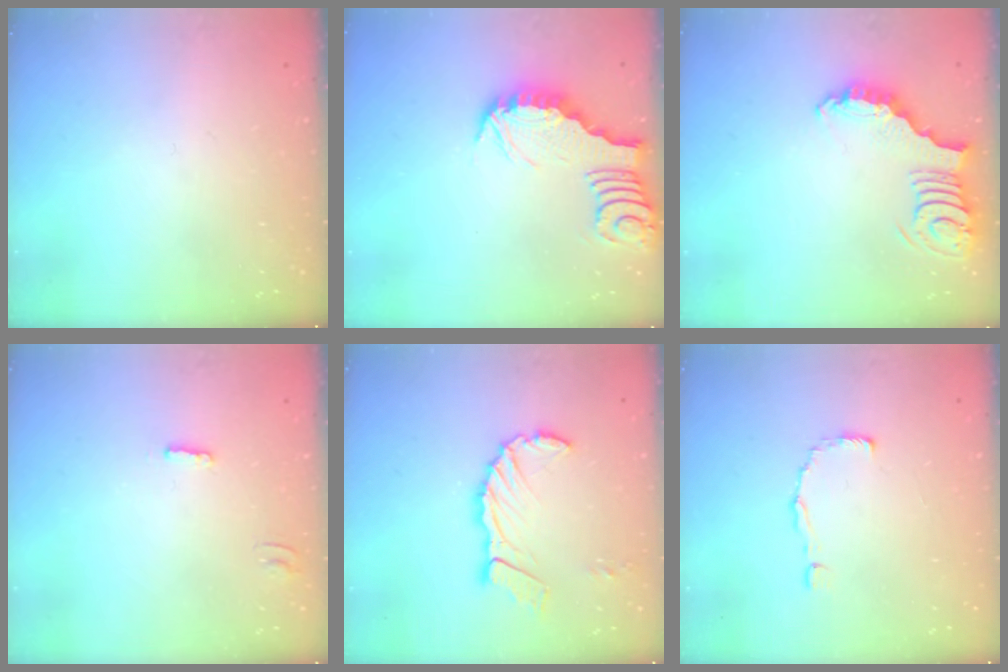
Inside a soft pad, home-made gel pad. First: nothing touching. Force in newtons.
{"total": 3.0, "press": 3.0, "slide": 0.3}
{"total": 3.9, "press": 3.9, "slide": 0.6}
{"total": 1.8, "press": 1.8, "slide": 0.2}
{"total": 10.7, "press": 10.6, "slide": 1.3}
{"total": 2.5, "press": 2.5, "slide": 0.1}